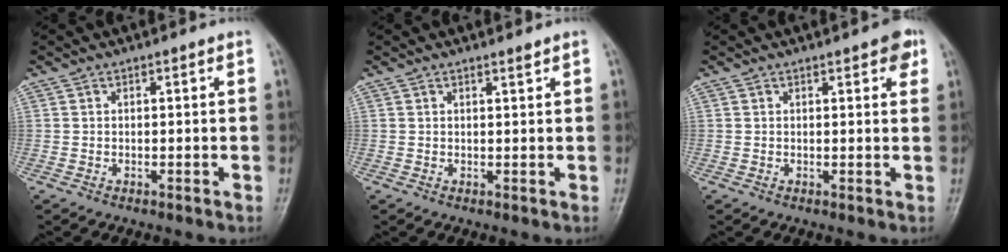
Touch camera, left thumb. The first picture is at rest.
{"total": 0.8, "force": [0.7, 0.0, 0.4], "torque": [-0.006, -0.007, 0.013]}
{"total": 3.6, "force": [2.0, 1.2, 2.7], "torque": [-0.024, -0.004, 0.020]}